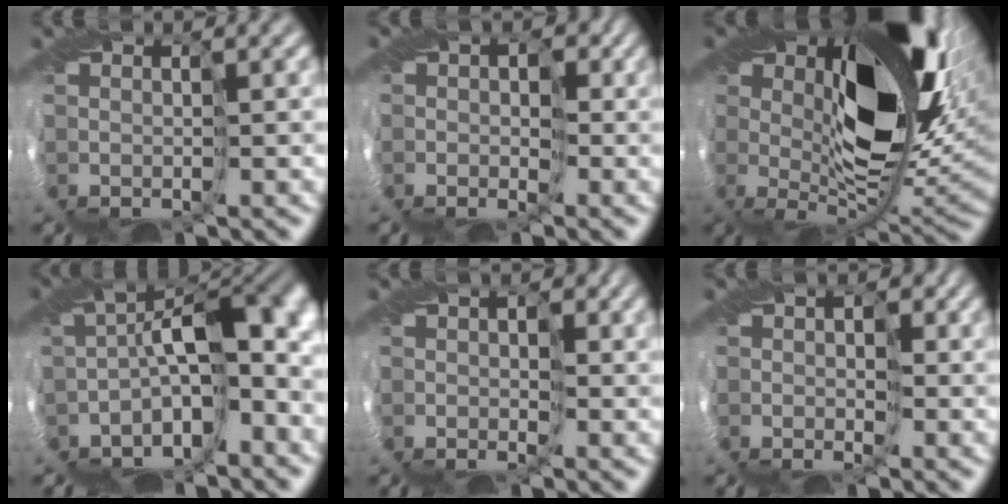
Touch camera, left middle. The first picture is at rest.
{"total": 2.1, "force": [-0.7, 1.9, 0.6], "torque": [0.001, 0.003, -0.021]}
{"total": 16.2, "force": [3.4, 7.5, 13.9], "torque": [-0.198, -0.004, 0.049]}
{"total": 9.6, "force": [-2.7, 4.4, 8.1], "torque": [-0.109, 0.009, -0.053]}
{"total": 0.9, "force": [-0.7, 0.5, 0.1], "torque": [0.004, -0.002, -0.017]}
{"total": 1.4, "force": [-0.8, 1.1, 0.1], "torque": [0.006, -0.002, -0.021]}